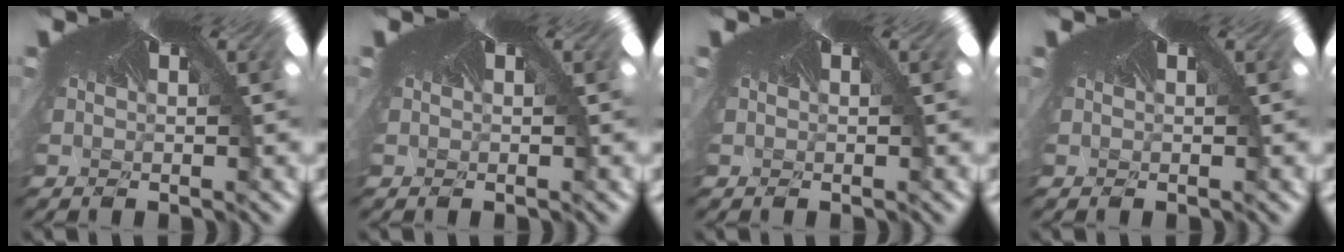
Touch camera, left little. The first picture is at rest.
{"total": 0.0}
{"total": 0.0}
{"total": 0.0}